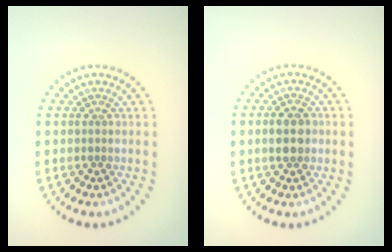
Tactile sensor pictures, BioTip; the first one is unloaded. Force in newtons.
{"total": 2.9, "press": 2.9, "slide": 0.0}